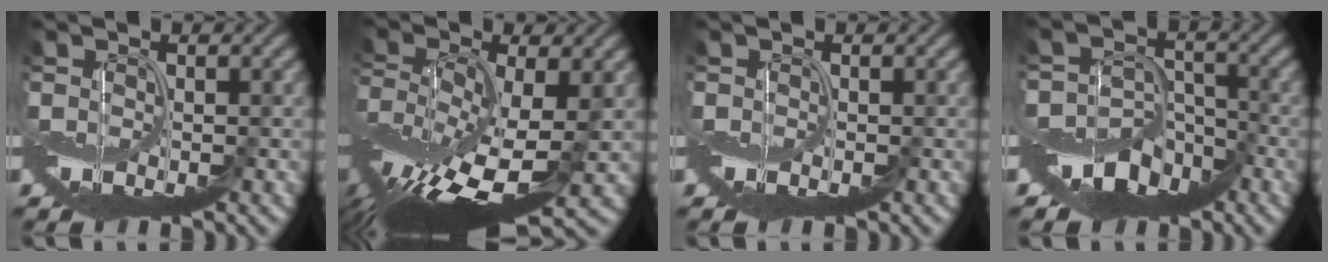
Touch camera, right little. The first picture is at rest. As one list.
[{"total": 12.0, "force": [-4.0, 4.7, 10.3], "torque": [-0.220, -0.024, -0.068]}, {"total": 0.0}, {"total": 6.4, "force": [-4.5, 3.6, 2.7], "torque": [-0.034, 0.000, -0.090]}]